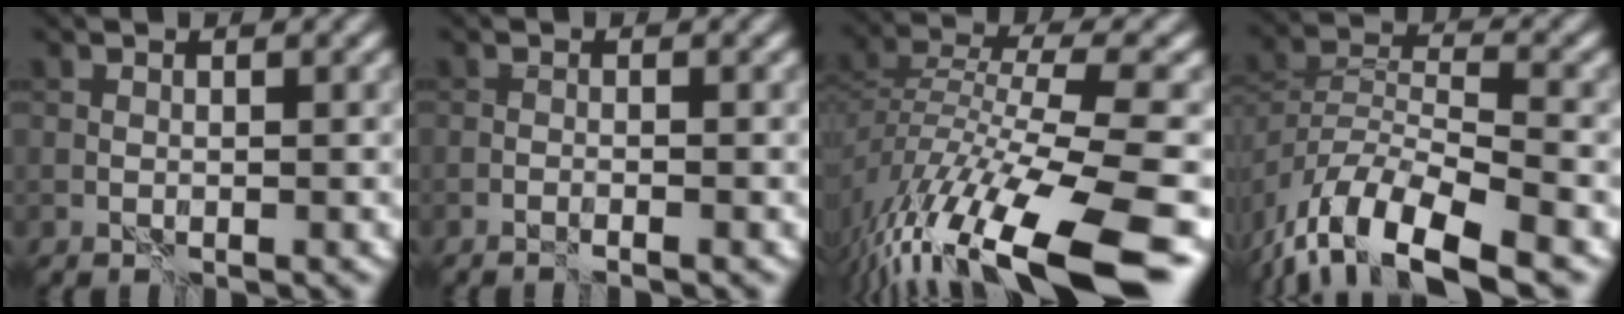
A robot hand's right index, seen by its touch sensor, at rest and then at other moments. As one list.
[{"total": 1.1, "force": [-0.8, 0.1, 0.7], "torque": [-0.014, 0.005, -0.019]}, {"total": 14.7, "force": [-9.9, 4.1, 10.1], "torque": [-0.207, -0.008, -0.157]}, {"total": 11.8, "force": [-8.5, 4.2, 7.1], "torque": [-0.131, -0.004, -0.156]}]